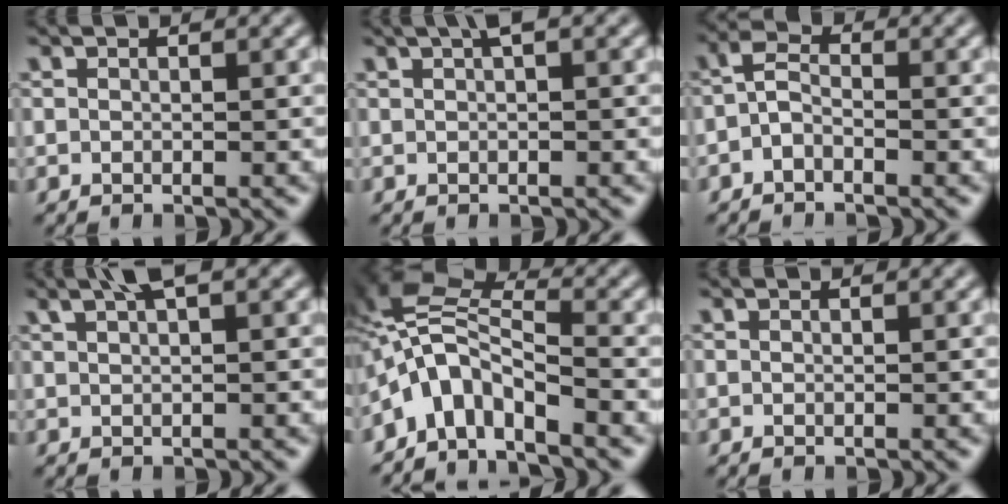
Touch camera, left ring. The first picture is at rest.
{"total": 1.6, "force": [0.7, 0.2, 1.4], "torque": [-0.022, 0.009, 0.013]}
{"total": 2.0, "force": [-0.9, 1.1, 1.5], "torque": [-0.030, 0.005, -0.024]}
{"total": 2.4, "force": [1.6, 0.4, 1.8], "torque": [-0.026, 0.004, 0.028]}
{"total": 5.9, "force": [-3.7, 2.4, 4.0], "torque": [-0.066, 0.007, -0.087]}
{"total": 0.0}